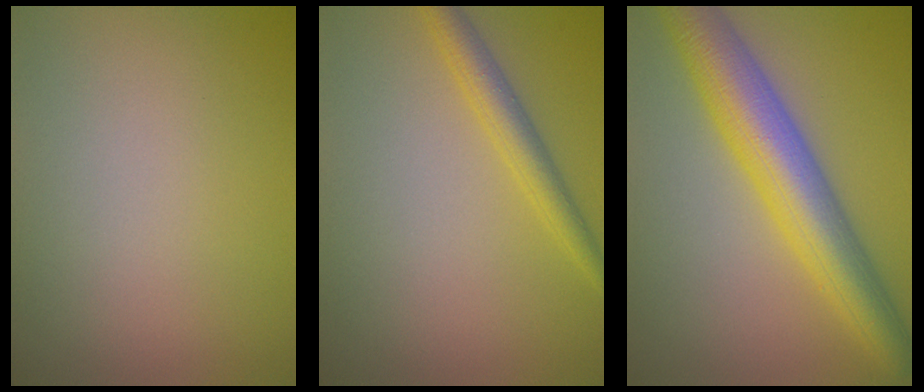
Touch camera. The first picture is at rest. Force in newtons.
{"total": 2.7, "press": 2.7, "slide": 0.3}
{"total": 8.4, "press": 8.4, "slide": 0.1}